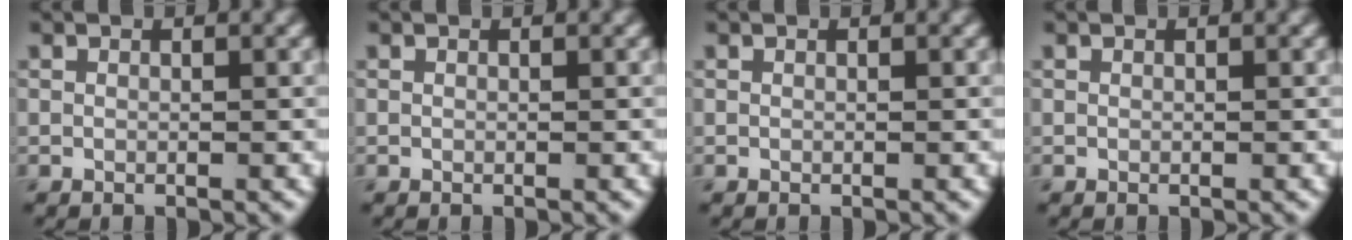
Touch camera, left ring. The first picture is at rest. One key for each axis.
{"total": 0.0}
{"total": 0.0}
{"total": 0.0}